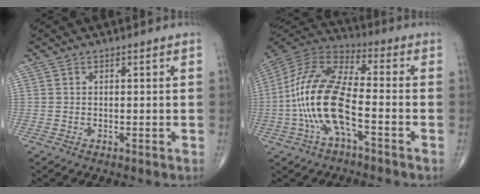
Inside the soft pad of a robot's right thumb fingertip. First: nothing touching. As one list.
[{"total": 16.3, "force": [-4.2, 6.0, 14.6], "torque": [-0.313, 0.037, -0.085]}]